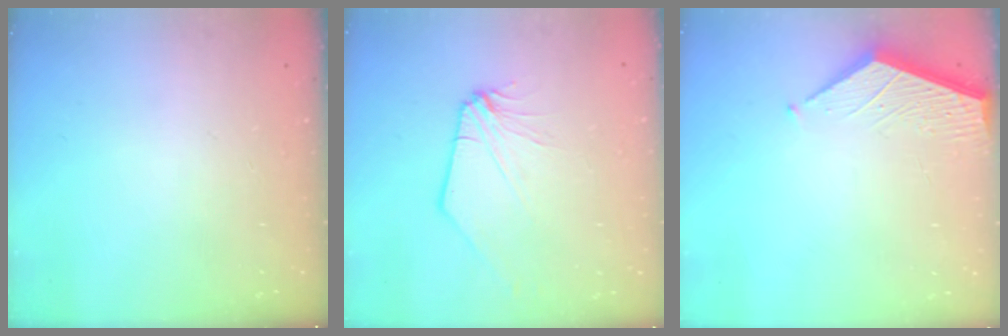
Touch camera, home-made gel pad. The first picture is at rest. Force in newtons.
{"total": 0.0}
{"total": 3.3, "press": 3.3, "slide": 0.4}